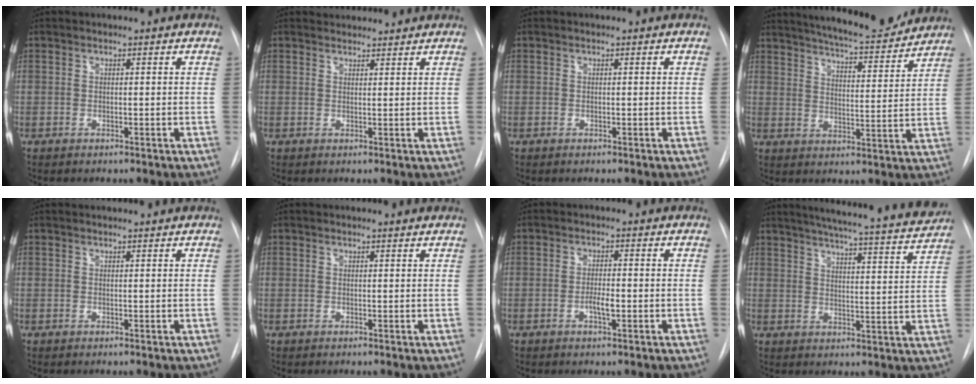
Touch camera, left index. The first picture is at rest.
{"total": 4.2, "force": [4.1, 0.7, 0.3], "torque": [-0.008, 0.022, 0.054]}
{"total": 0.0}
{"total": 16.1, "force": [14.8, 2.0, 5.8], "torque": [-0.090, -0.014, 0.203]}
{"total": 2.6, "force": [2.6, -0.1, 0.6], "torque": [-0.008, 0.012, 0.029]}
{"total": 2.0, "force": [2.0, 0.0, 0.1], "torque": [-0.009, -0.001, 0.017]}
{"total": 2.2, "force": [-0.6, 0.4, 2.0], "torque": [-0.037, 0.000, -0.011]}
{"total": 22.2, "force": [19.8, 2.0, 9.8], "torque": [-0.146, -0.048, 0.240]}